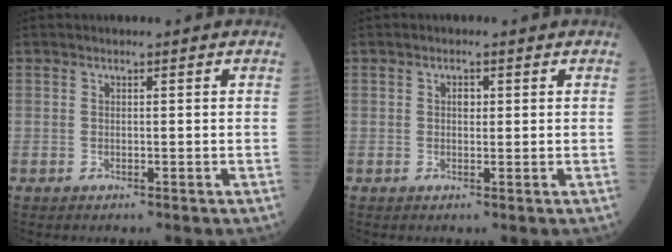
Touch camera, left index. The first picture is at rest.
{"total": 1.5, "force": [0.5, 1.0, 0.9], "torque": [-0.020, 0.007, 0.011]}